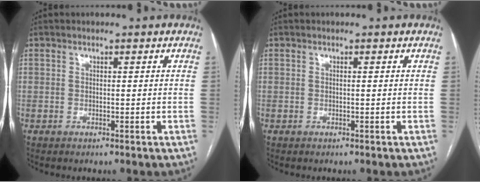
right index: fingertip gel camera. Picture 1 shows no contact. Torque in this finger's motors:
{"motor_torque": [-0.12, 0.02, 0.06, 0.01]}